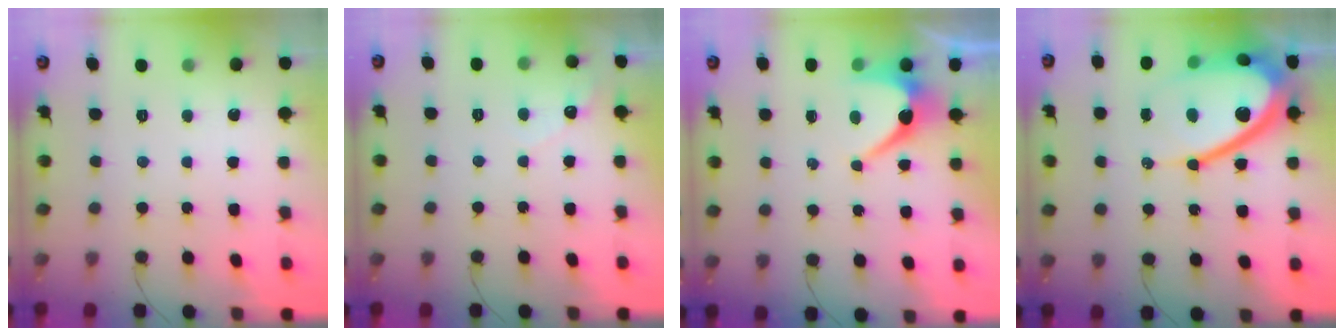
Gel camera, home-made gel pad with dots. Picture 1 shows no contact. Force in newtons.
{"total": 2.8, "press": 2.8, "slide": 0.1}
{"total": 7.0, "press": 6.9, "slide": 0.7}
{"total": 21.0, "press": 21.0, "slide": 1.4}